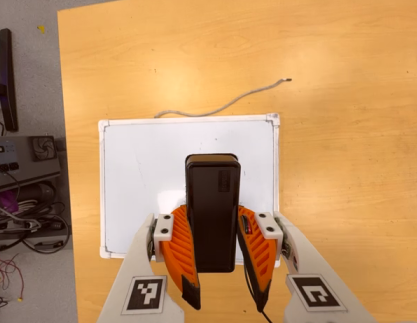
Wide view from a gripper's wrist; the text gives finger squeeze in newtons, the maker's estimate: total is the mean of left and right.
{"total": 8.4, "left": 7.1, "right": 9.8}